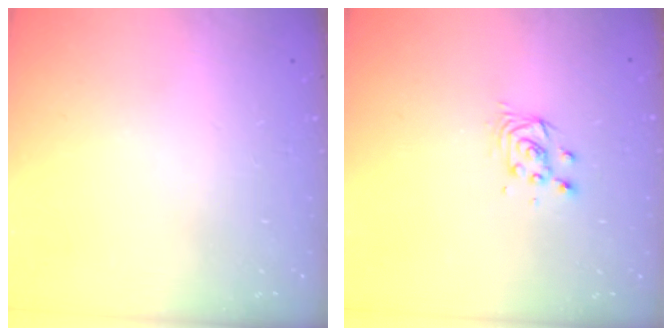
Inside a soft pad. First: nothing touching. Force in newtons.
{"total": 3.9, "press": 3.9, "slide": 0.3}